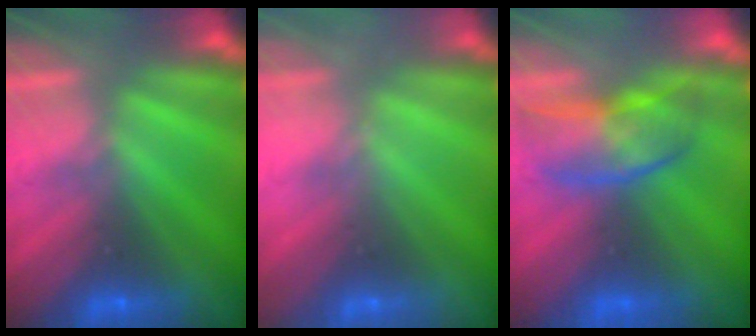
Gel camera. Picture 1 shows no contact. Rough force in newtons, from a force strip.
{"total": 2.0}
{"total": 2.7}